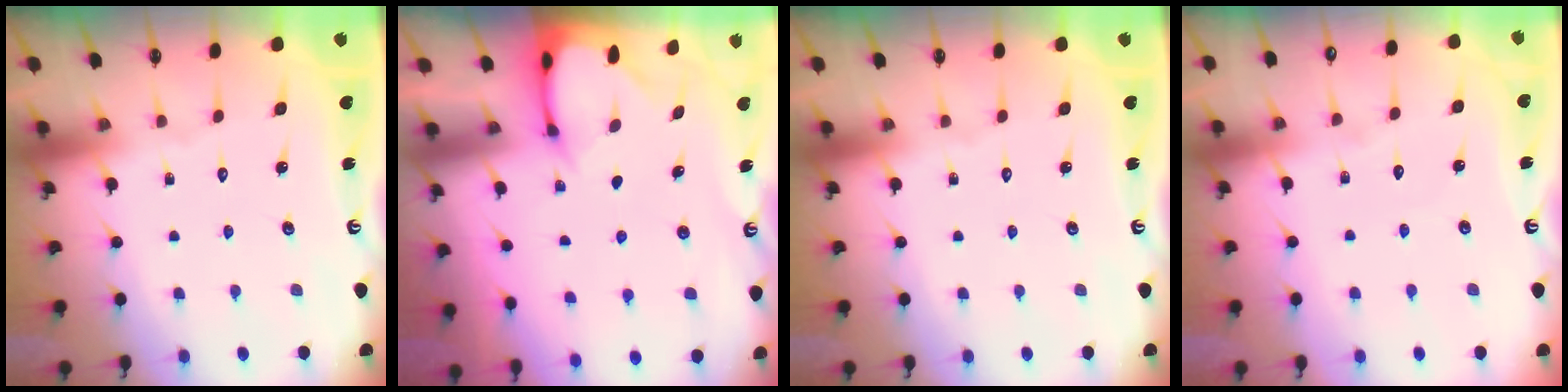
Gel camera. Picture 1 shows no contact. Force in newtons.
{"total": 2.5, "press": 2.5, "slide": 0.3}
{"total": 0.0}
{"total": 2.0, "press": 2.0, "slide": 0.2}